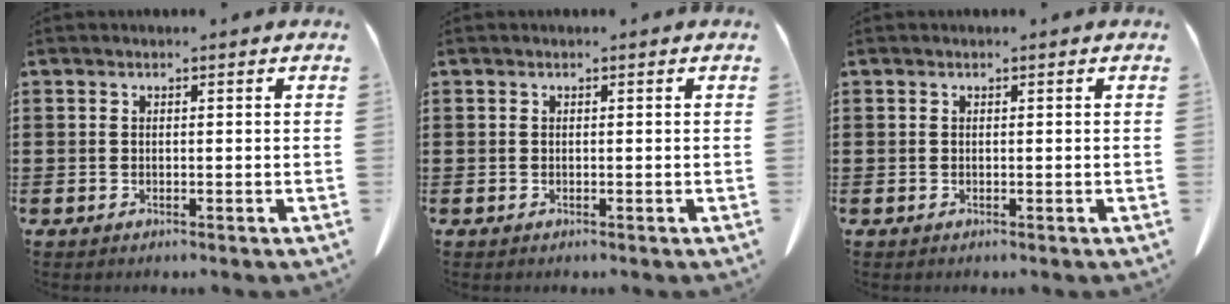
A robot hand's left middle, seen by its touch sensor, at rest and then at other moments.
{"total": 0.0}
{"total": 0.0}